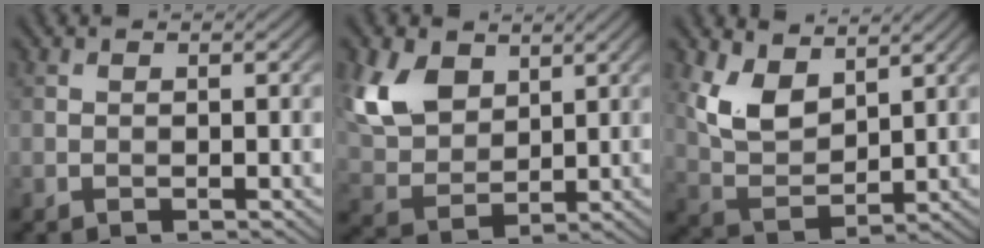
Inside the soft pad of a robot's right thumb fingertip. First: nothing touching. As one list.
[{"total": 8.5, "force": [4.2, 5.4, 5.0], "torque": [-0.138, 0.001, 0.085]}, {"total": 7.4, "force": [4.0, 3.8, 4.8], "torque": [-0.110, -0.005, 0.083]}]